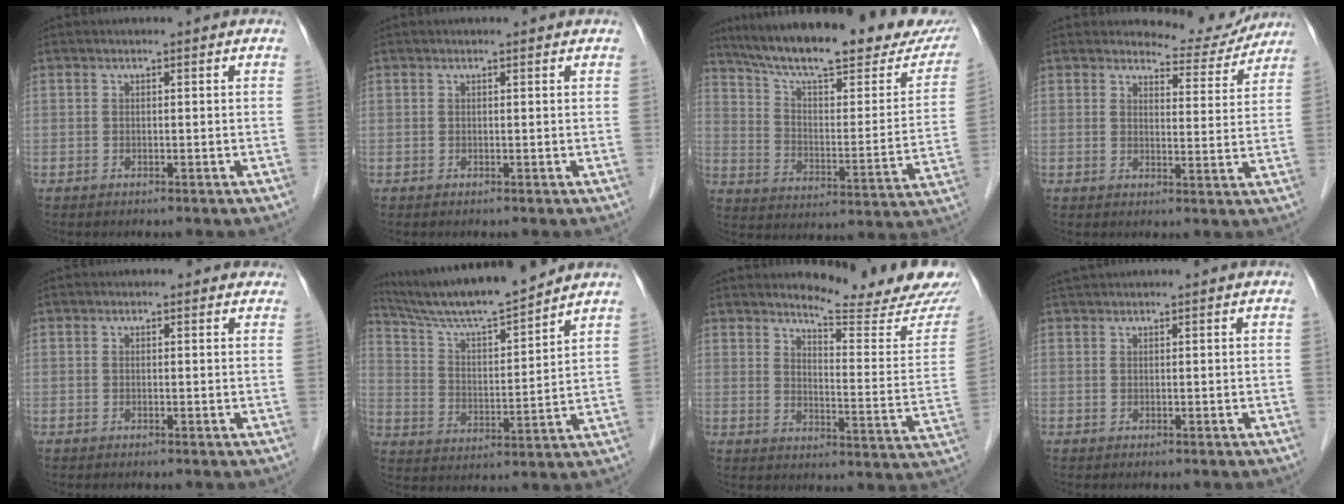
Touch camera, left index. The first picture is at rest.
{"total": 1.0, "force": [1.0, 0.2, 0.1], "torque": [-0.012, 0.005, 0.011]}
{"total": 27.8, "force": [23.1, 5.7, 14.4], "torque": [-0.221, -0.022, 0.311]}
{"total": 6.9, "force": [6.7, 1.7, -0.2], "torque": [0.005, -0.017, 0.076]}
{"total": 1.7, "force": [1.4, 0.9, 0.3], "torque": [0.000, 0.001, 0.005]}
{"total": 14.5, "force": [13.3, 0.0, 5.7], "torque": [-0.112, 0.005, 0.232]}
{"total": 16.3, "force": [15.5, 0.2, 5.1], "torque": [-0.069, -0.101, 0.184]}
{"total": 1.8, "force": [1.8, -0.1, 0.5], "torque": [-0.009, 0.020, 0.037]}